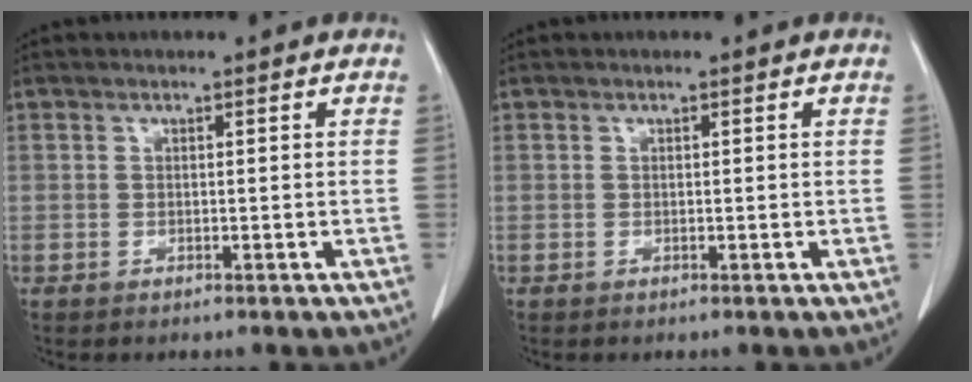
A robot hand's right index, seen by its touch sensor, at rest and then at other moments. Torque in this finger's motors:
{"motor_torque": [-0.01, -0.11, 0.02, 0.00]}